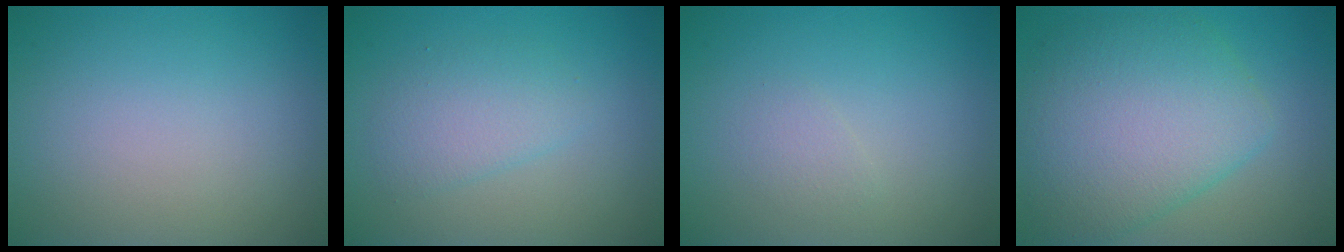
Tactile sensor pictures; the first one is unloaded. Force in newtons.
{"total": 2.6, "press": 2.6, "slide": 0.0}
{"total": 0.9, "press": 0.9, "slide": 0.0}
{"total": 7.9, "press": 7.9, "slide": 0.3}